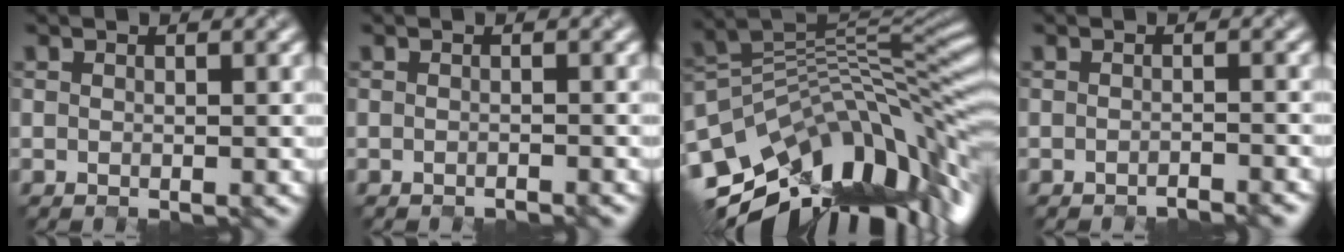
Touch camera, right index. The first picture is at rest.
{"total": 1.0, "force": [-1.0, -0.3, -0.2], "torque": [-0.006, -0.007, -0.021]}
{"total": 13.0, "force": [-6.6, 5.9, 9.5], "torque": [-0.185, 0.005, -0.108]}
{"total": 2.0, "force": [-1.9, -0.3, 0.1], "torque": [-0.001, -0.002, -0.033]}